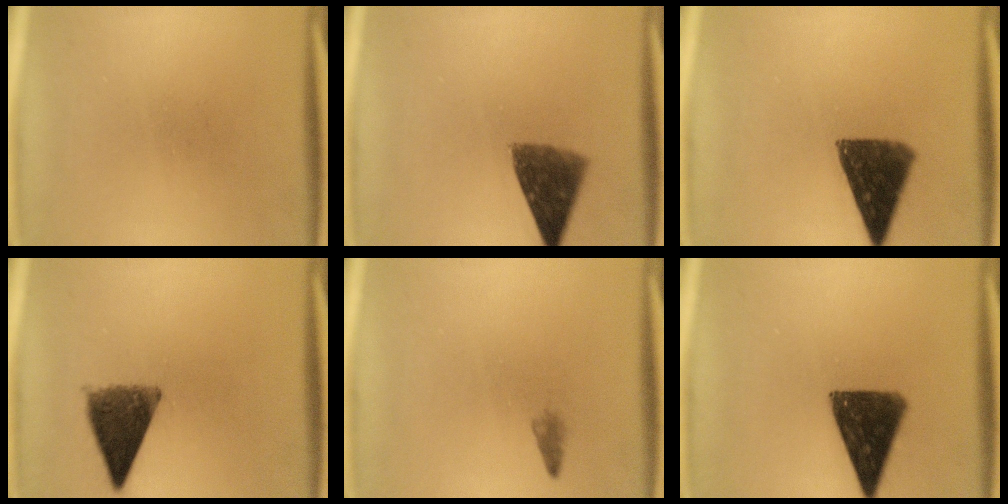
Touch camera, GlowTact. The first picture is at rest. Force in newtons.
{"total": 8.0}
{"total": 11.0}
{"total": 9.1}
{"total": 0.9}
{"total": 12.3}